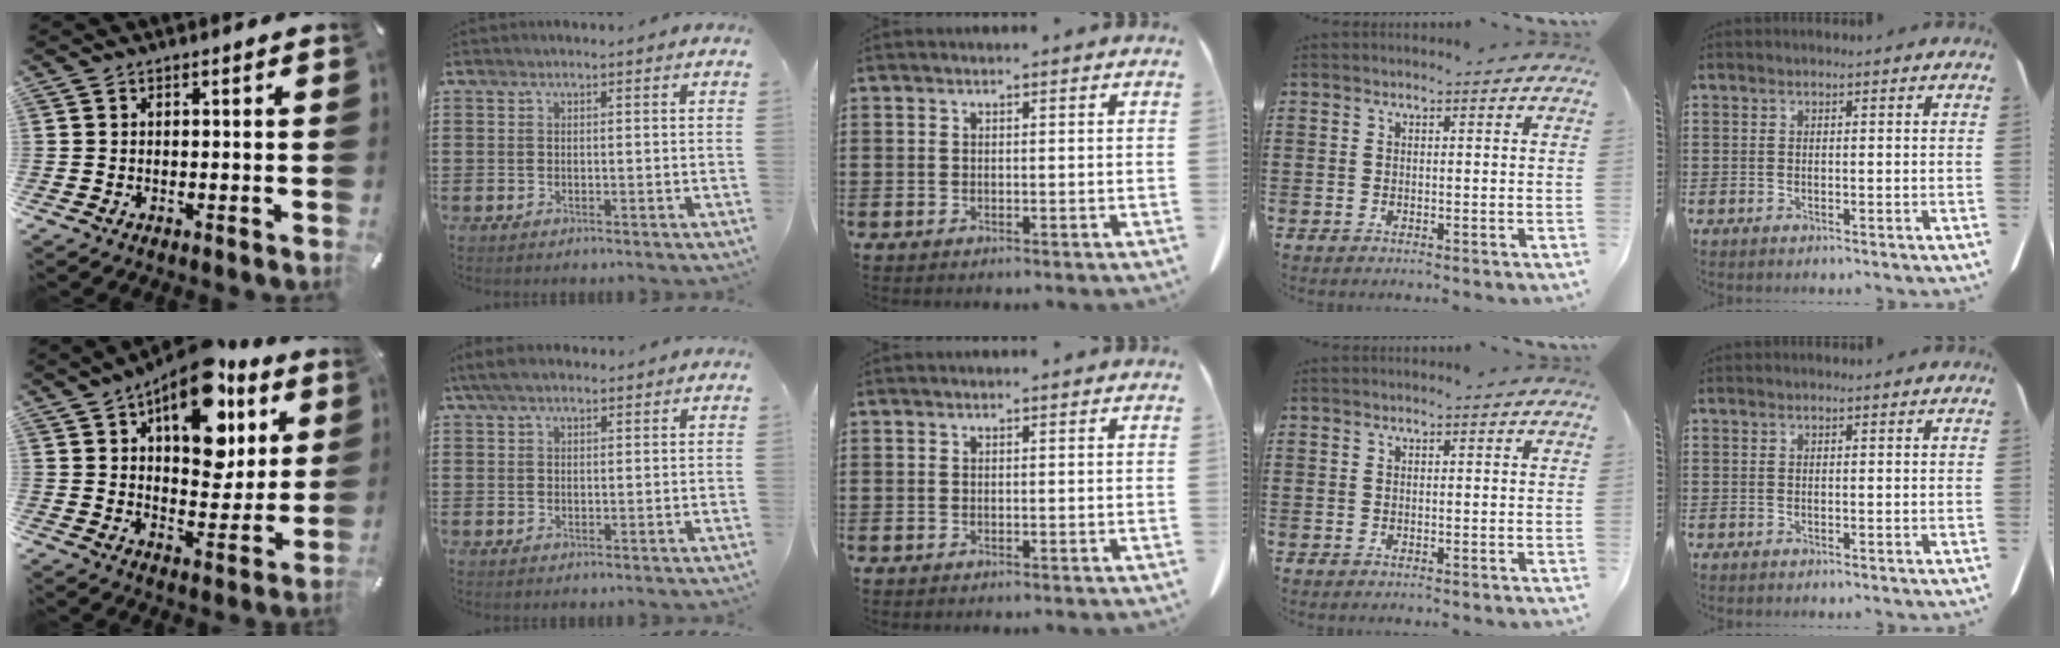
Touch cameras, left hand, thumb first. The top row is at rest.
{"thumb": {"total": 18.1, "force": [9.0, 10.2, 11.9], "torque": [-0.162, -0.044, 0.151]}, "index": {"total": 3.4, "force": [2.3, 1.3, 2.3], "torque": [-0.049, 0.007, 0.043]}}